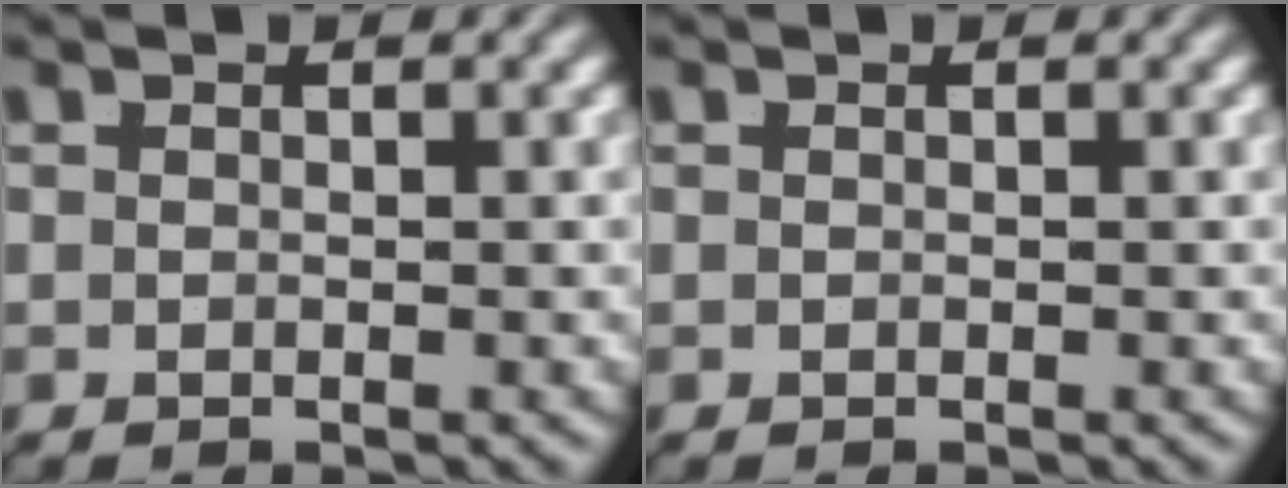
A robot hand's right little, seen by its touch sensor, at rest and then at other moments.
{"total": 0.0}